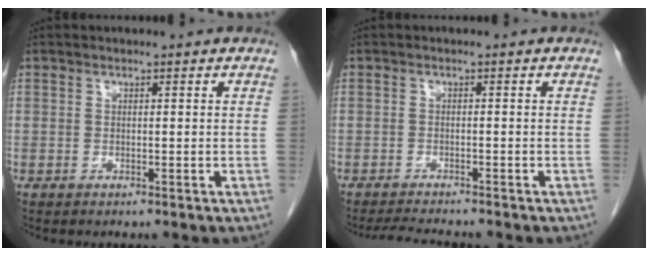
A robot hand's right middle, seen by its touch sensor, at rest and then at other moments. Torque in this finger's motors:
{"motor_torque": [-0.29, -0.37, -0.11, -0.01]}